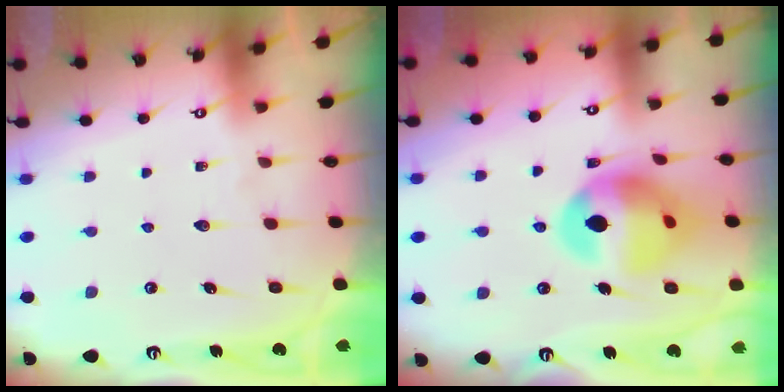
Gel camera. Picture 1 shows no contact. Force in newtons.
{"total": 14.6, "press": 14.6, "slide": 1.5}